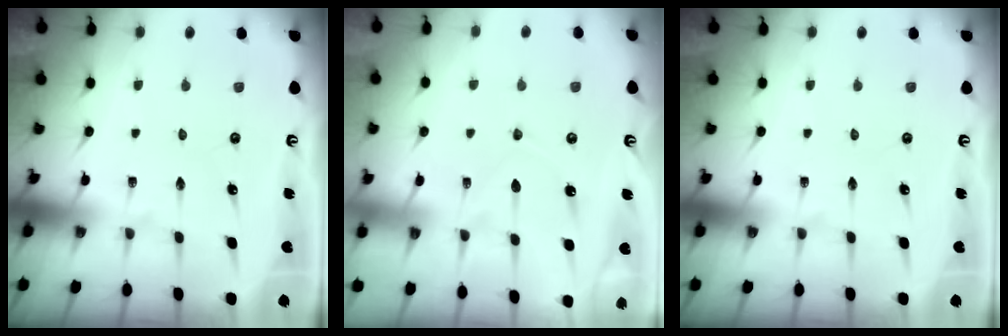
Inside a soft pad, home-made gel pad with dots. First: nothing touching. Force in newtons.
{"total": 7.0, "press": 7.0, "slide": 0.7}
{"total": 0.0}